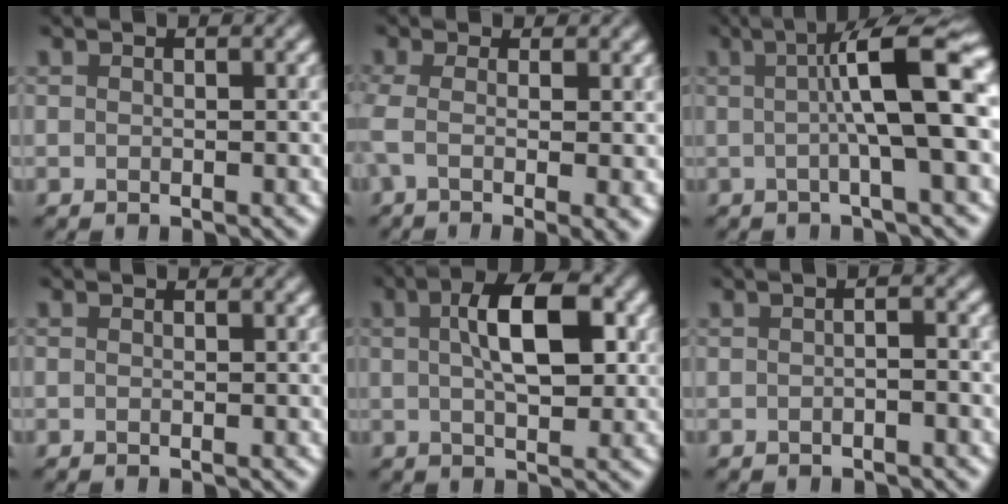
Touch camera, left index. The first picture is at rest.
{"total": 5.1, "force": [-0.9, 1.7, 4.8], "torque": [-0.072, -0.016, -0.015]}
{"total": 9.0, "force": [0.9, 1.5, 8.8], "torque": [-0.105, 0.014, 0.005]}
{"total": 0.0}
{"total": 6.4, "force": [1.4, 2.7, 5.6], "torque": [-0.085, 0.009, 0.019]}
{"total": 1.3, "force": [-0.5, 0.3, 1.1], "torque": [-0.012, 0.000, -0.013]}